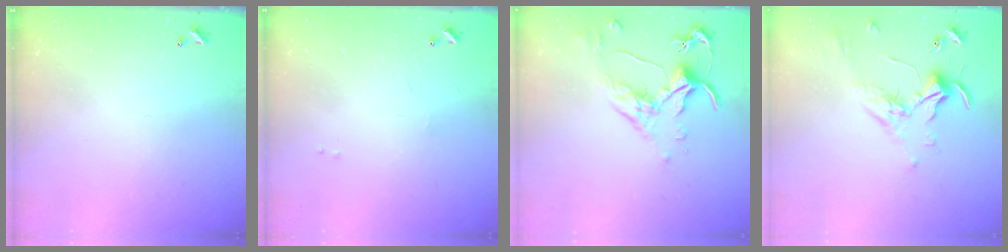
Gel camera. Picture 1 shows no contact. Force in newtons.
{"total": 1.2, "press": 1.1, "slide": 0.3}
{"total": 1.6, "press": 1.4, "slide": 0.7}
{"total": 1.7, "press": 1.5, "slide": 0.7}